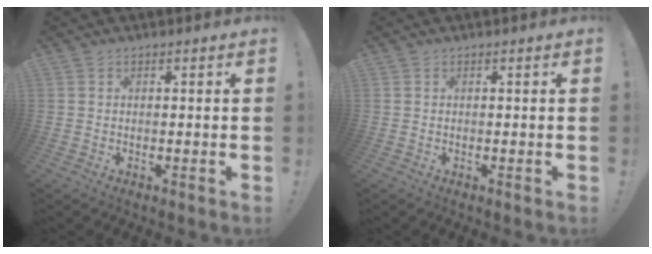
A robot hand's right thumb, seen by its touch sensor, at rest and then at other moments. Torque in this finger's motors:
{"motor_torque": [0.00, 0.00, 0.00, 0.00, 0.03]}